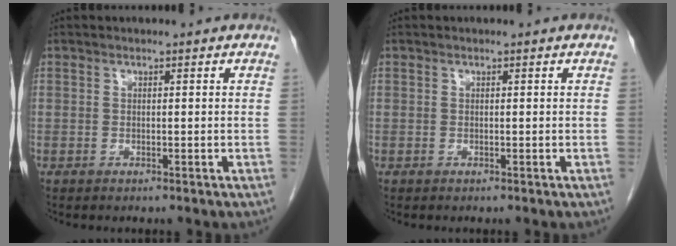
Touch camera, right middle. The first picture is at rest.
{"total": 0.0}